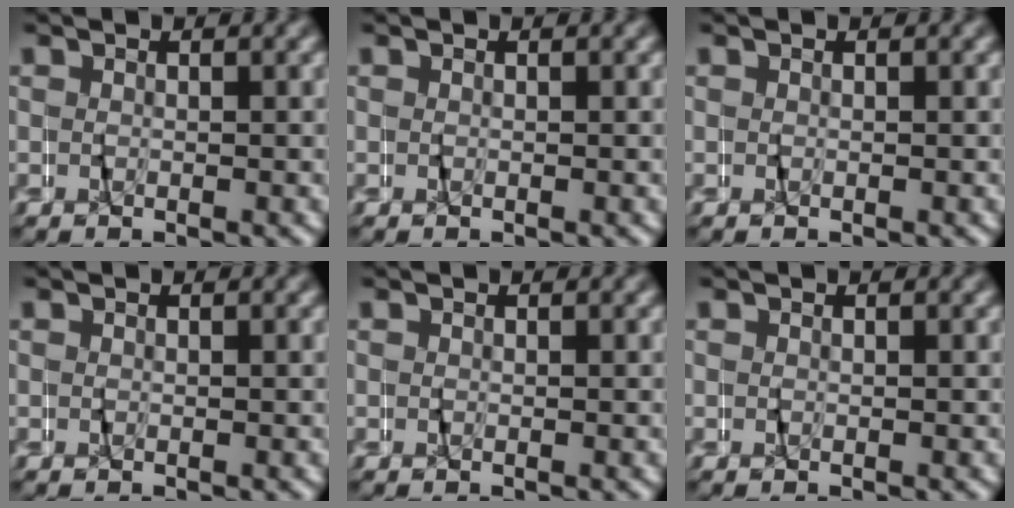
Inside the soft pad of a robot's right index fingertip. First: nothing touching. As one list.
[{"total": 0.0}, {"total": 0.0}, {"total": 0.0}, {"total": 0.0}, {"total": 0.0}]